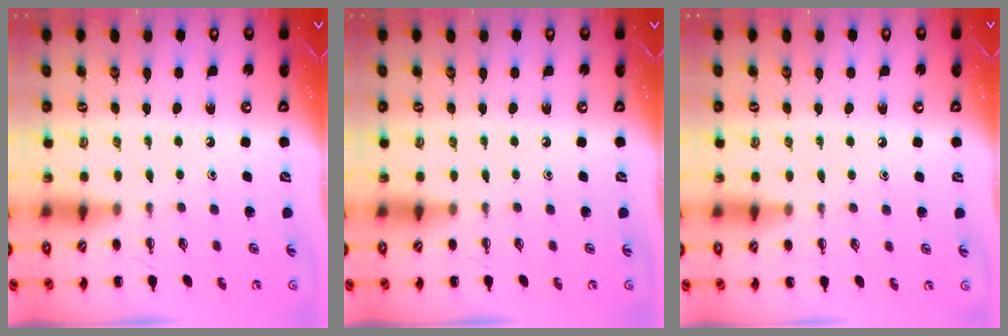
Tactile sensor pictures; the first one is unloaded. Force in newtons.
{"total": 0.0}
{"total": 3.3, "press": 3.1, "slide": 1.1}